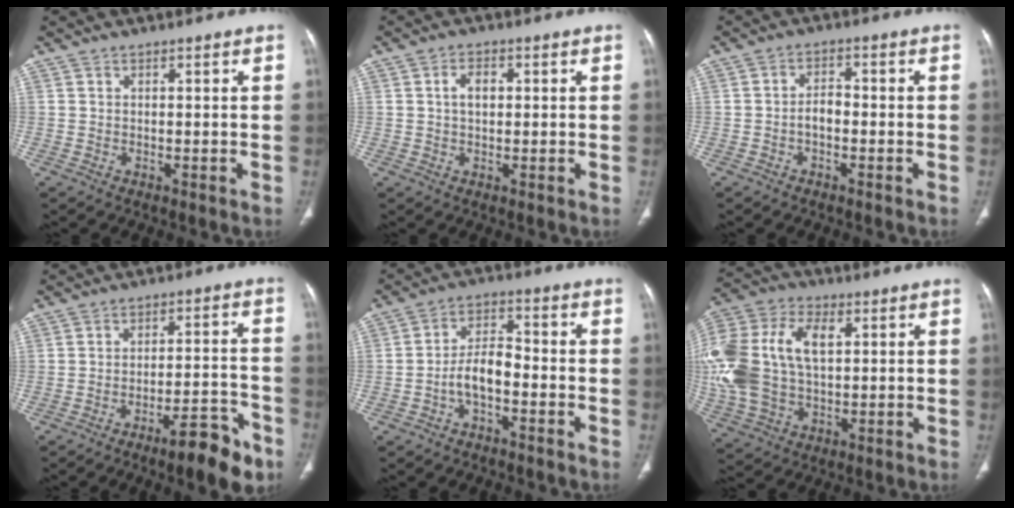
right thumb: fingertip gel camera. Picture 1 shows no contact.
{"total": 3.4, "force": [0.6, 2.1, 2.6], "torque": [-0.042, 0.002, 0.008]}
{"total": 2.8, "force": [-1.0, 1.5, 2.1], "torque": [-0.032, 0.015, -0.022]}
{"total": 10.5, "force": [-6.8, 2.5, 7.6], "torque": [-0.099, 0.047, -0.097]}
{"total": 6.1, "force": [-2.5, 2.8, 4.8], "torque": [-0.084, 0.034, -0.049]}
{"total": 21.5, "force": [2.9, 13.3, 16.6], "torque": [-0.369, 0.013, 0.055]}